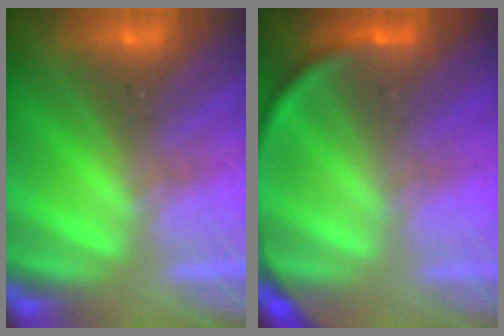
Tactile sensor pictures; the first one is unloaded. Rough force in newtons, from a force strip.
{"total": 3.7}